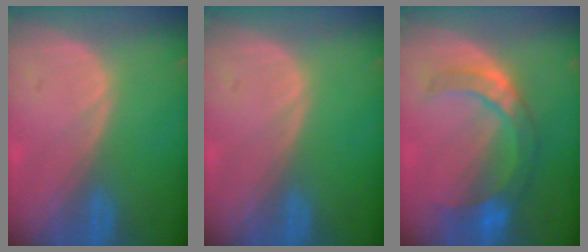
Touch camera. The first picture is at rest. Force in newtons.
{"total": 0.0}
{"total": 8.0, "press": 7.5, "slide": 2.8}